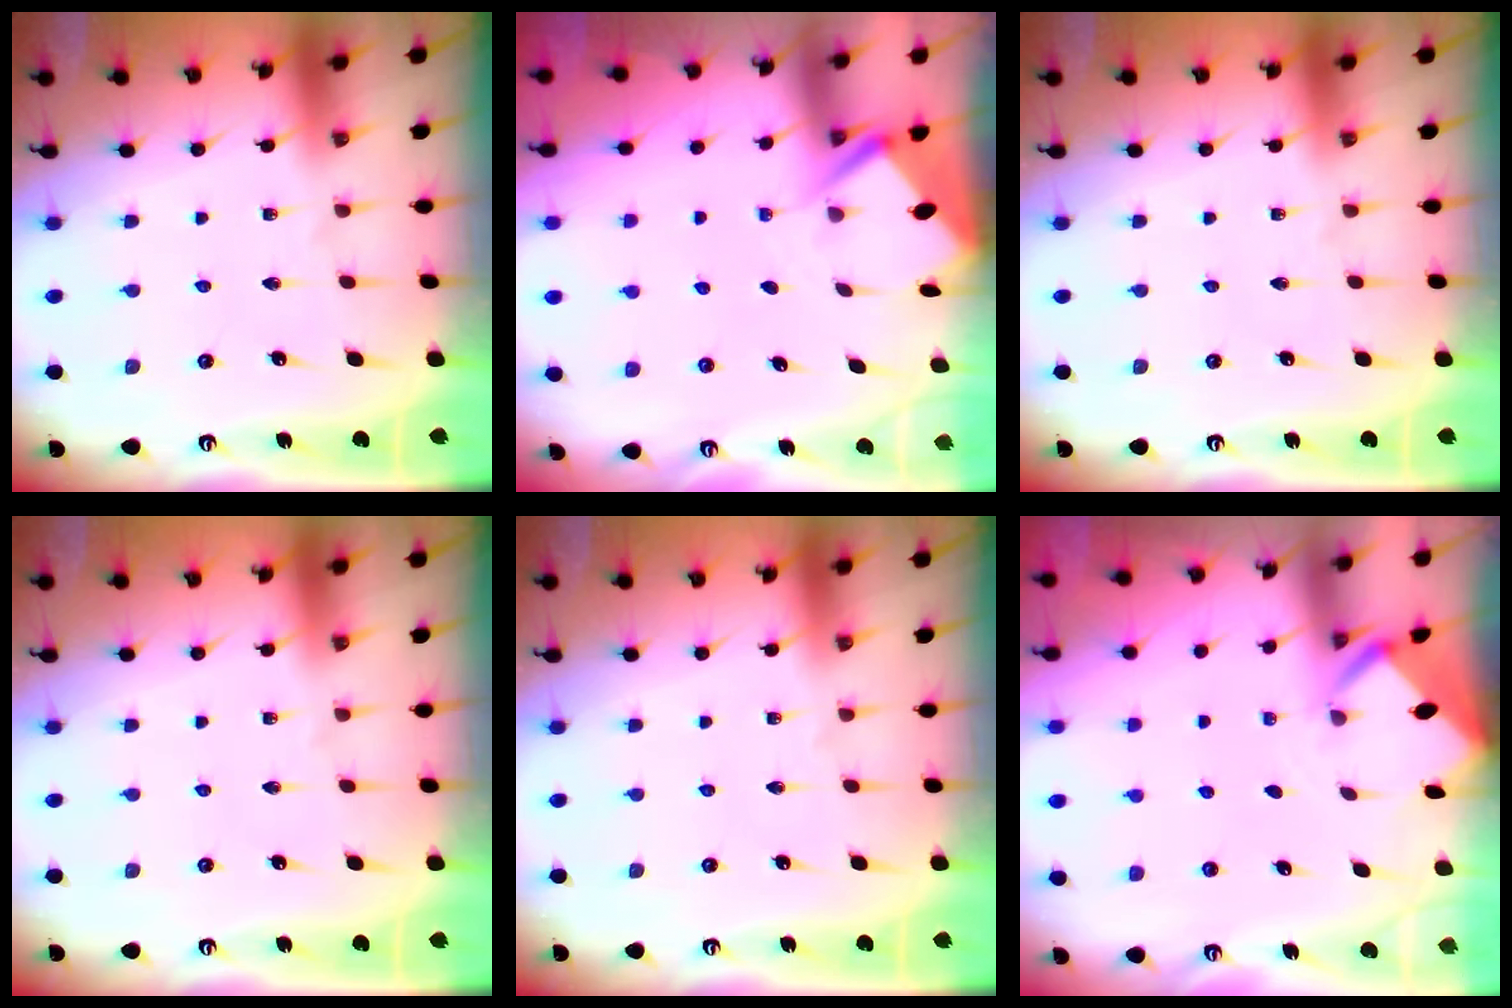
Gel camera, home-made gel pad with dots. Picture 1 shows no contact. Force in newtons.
{"total": 2.8, "press": 2.8, "slide": 0.4}
{"total": 0.0}
{"total": 0.0}
{"total": 0.0}
{"total": 1.9, "press": 1.9, "slide": 0.2}